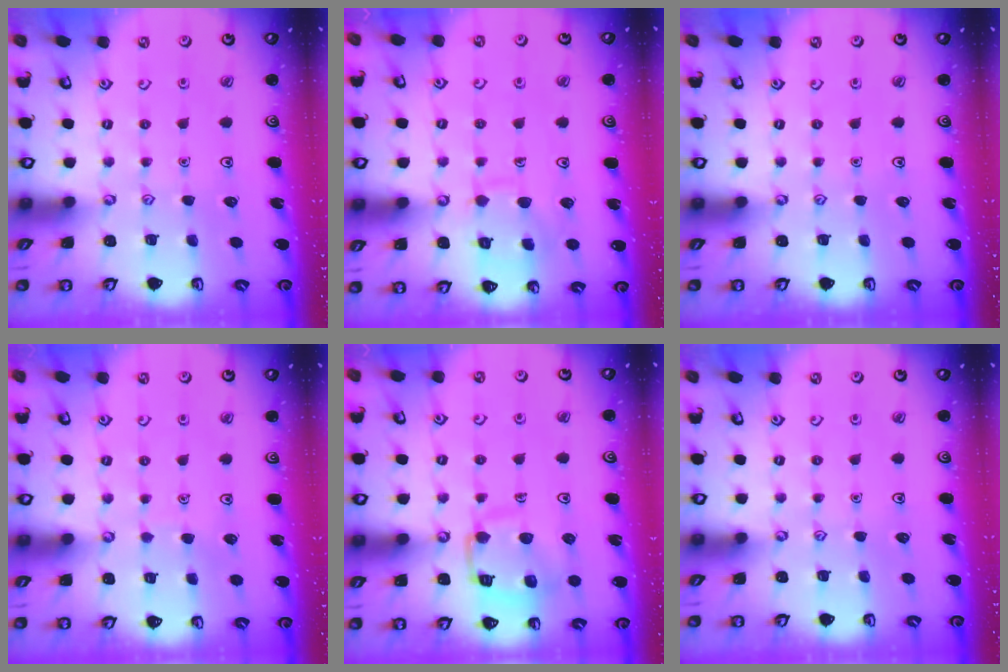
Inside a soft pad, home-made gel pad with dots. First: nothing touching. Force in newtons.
{"total": 9.4, "press": 9.4, "slide": 0.9}
{"total": 0.0}
{"total": 1.4, "press": 1.4, "slide": 0.1}
{"total": 12.1, "press": 12.0, "slide": 1.3}
{"total": 0.0}